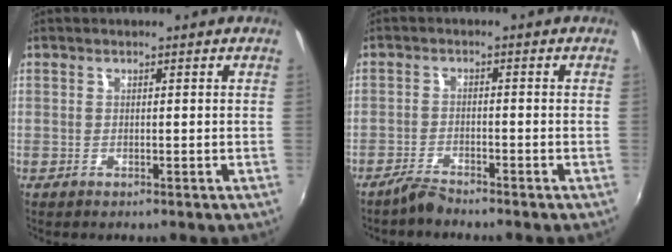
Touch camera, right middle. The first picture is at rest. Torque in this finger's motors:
{"motor_torque": [-0.08, -0.08, 0.01, 0.00]}